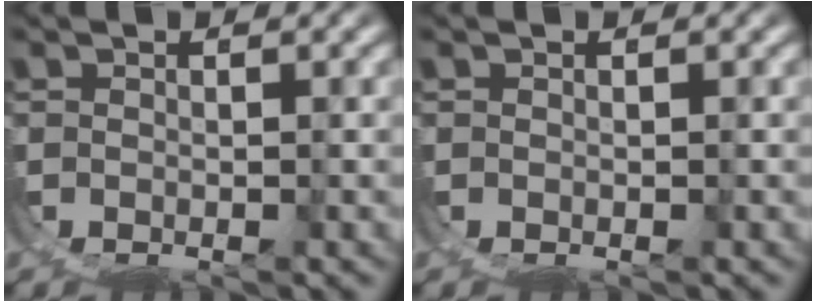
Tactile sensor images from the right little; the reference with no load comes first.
{"total": 0.0}